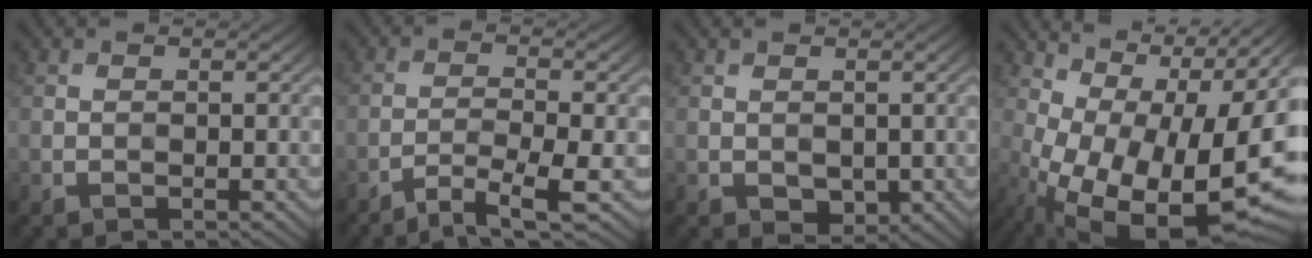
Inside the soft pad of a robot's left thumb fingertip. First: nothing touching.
{"total": 4.7, "force": [-3.1, 0.5, 3.4], "torque": [-0.061, 0.001, -0.062]}
{"total": 1.9, "force": [-0.1, 1.4, 1.3], "torque": [-0.027, -0.008, 0.004]}
{"total": 18.3, "force": [-3.0, 9.1, 15.6], "torque": [-0.224, -0.020, -0.024]}